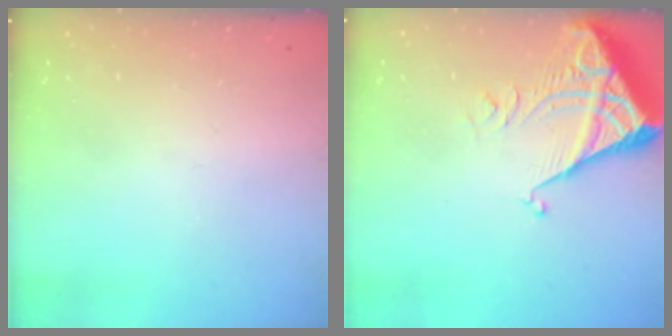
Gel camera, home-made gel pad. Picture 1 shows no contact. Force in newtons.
{"total": 5.3, "press": 5.3, "slide": 0.7}